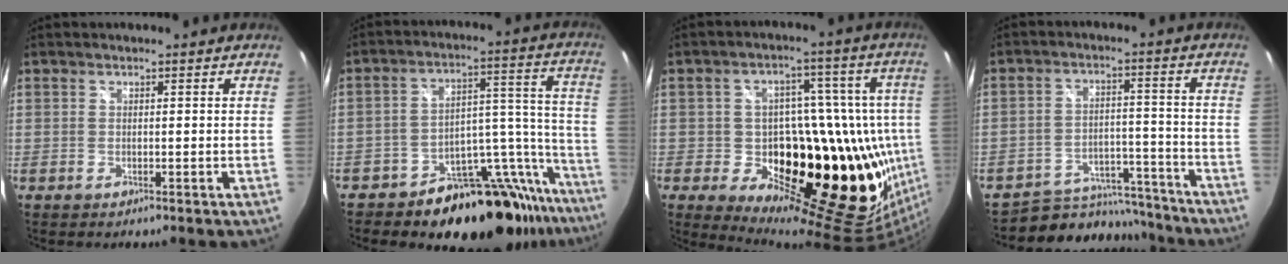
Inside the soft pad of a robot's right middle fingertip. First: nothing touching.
{"total": 22.0, "force": [-18.7, 8.4, 8.0], "torque": [-0.071, 0.049, -0.268]}
{"total": 28.7, "force": [-5.1, 17.1, 22.5], "torque": [-0.345, 0.001, -0.041]}
{"total": 13.5, "force": [-12.2, 5.5, 2.2], "torque": [-0.047, 0.031, -0.166]}